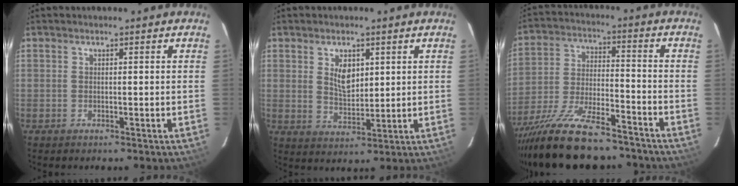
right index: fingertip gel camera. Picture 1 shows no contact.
{"total": 5.7, "force": [2.1, 3.2, 4.2], "torque": [-0.068, 0.000, 0.043]}
{"total": 20.7, "force": [-16.6, 5.5, 11.0], "torque": [-0.221, -0.043, -0.270]}